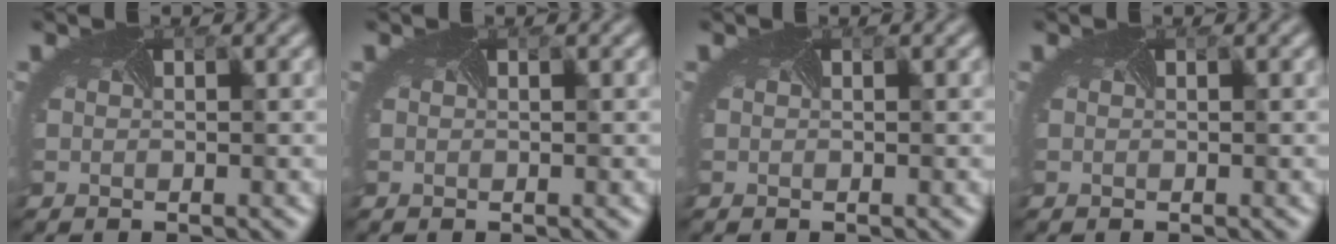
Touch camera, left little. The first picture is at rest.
{"total": 0.0}
{"total": 0.0}
{"total": 0.0}